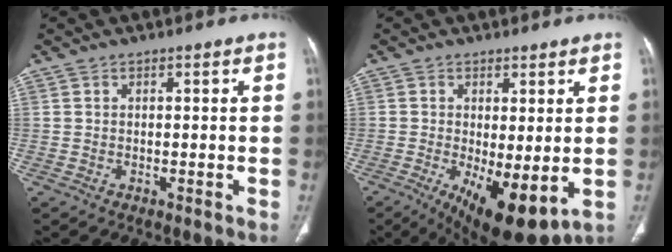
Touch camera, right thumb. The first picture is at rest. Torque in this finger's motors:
{"motor_torque": [-0.26, 1.36, 0.13, -0.05, 0.10]}